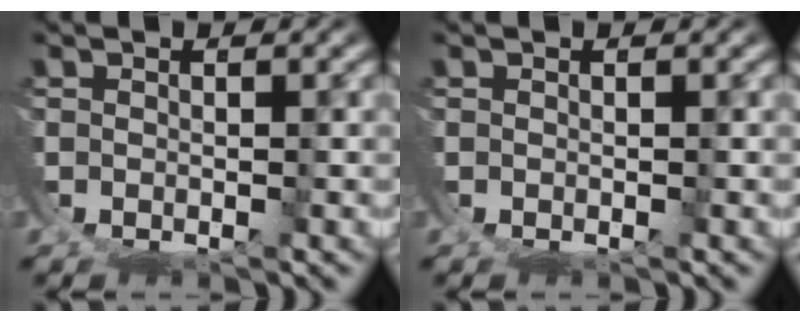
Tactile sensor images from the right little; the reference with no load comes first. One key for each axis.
{"total": 0.0}